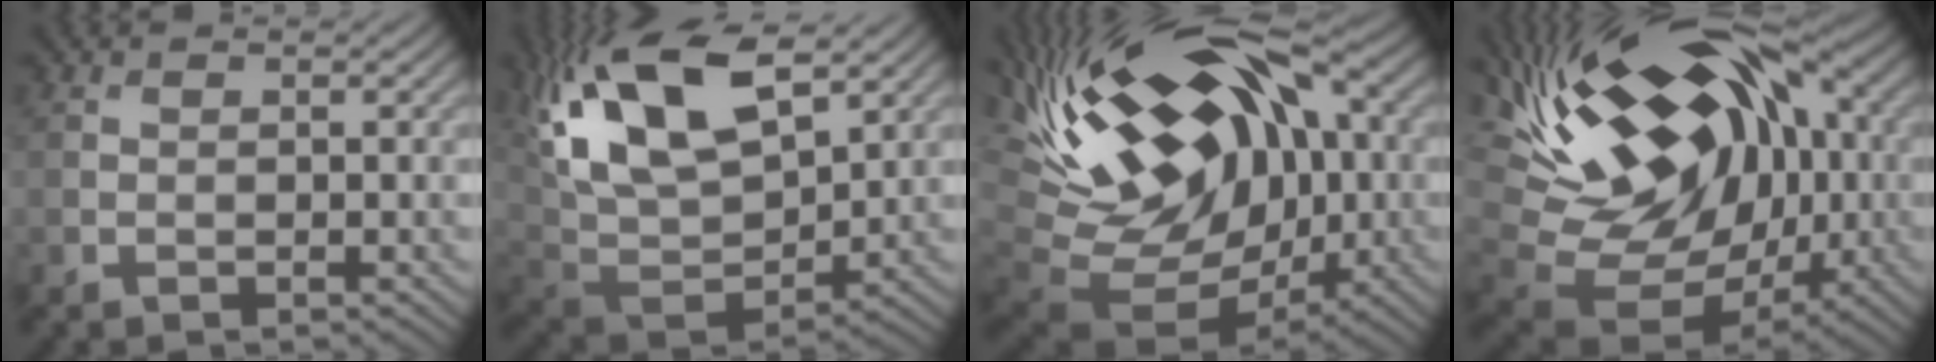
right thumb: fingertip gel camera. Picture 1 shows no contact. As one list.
[{"total": 18.1, "force": [8.7, 8.8, 13.2], "torque": [-0.287, 0.034, 0.151]}, {"total": 20.4, "force": [3.0, 11.5, 16.5], "torque": [-0.299, 0.017, 0.054]}, {"total": 20.5, "force": [4.7, 12.4, 15.6], "torque": [-0.295, 0.034, 0.076]}]